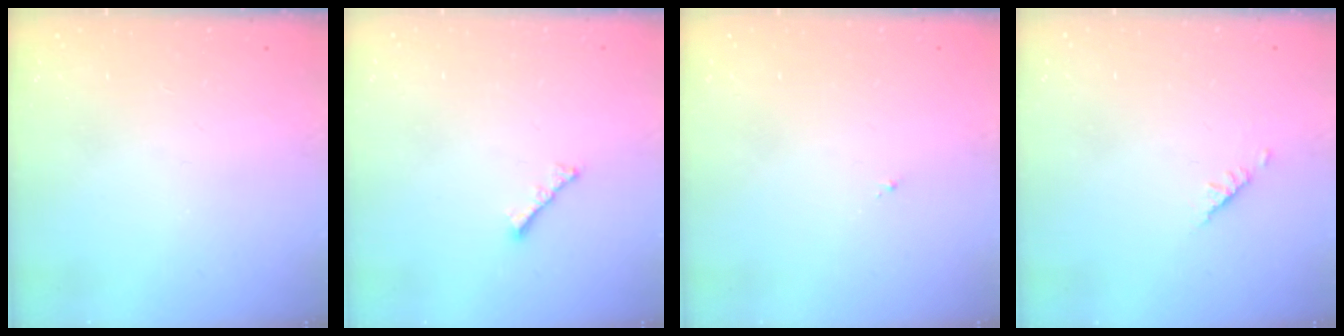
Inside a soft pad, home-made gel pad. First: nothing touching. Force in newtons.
{"total": 2.4, "press": 2.3, "slide": 0.6}
{"total": 0.8, "press": 0.7, "slide": 0.3}
{"total": 1.9, "press": 1.8, "slide": 0.5}